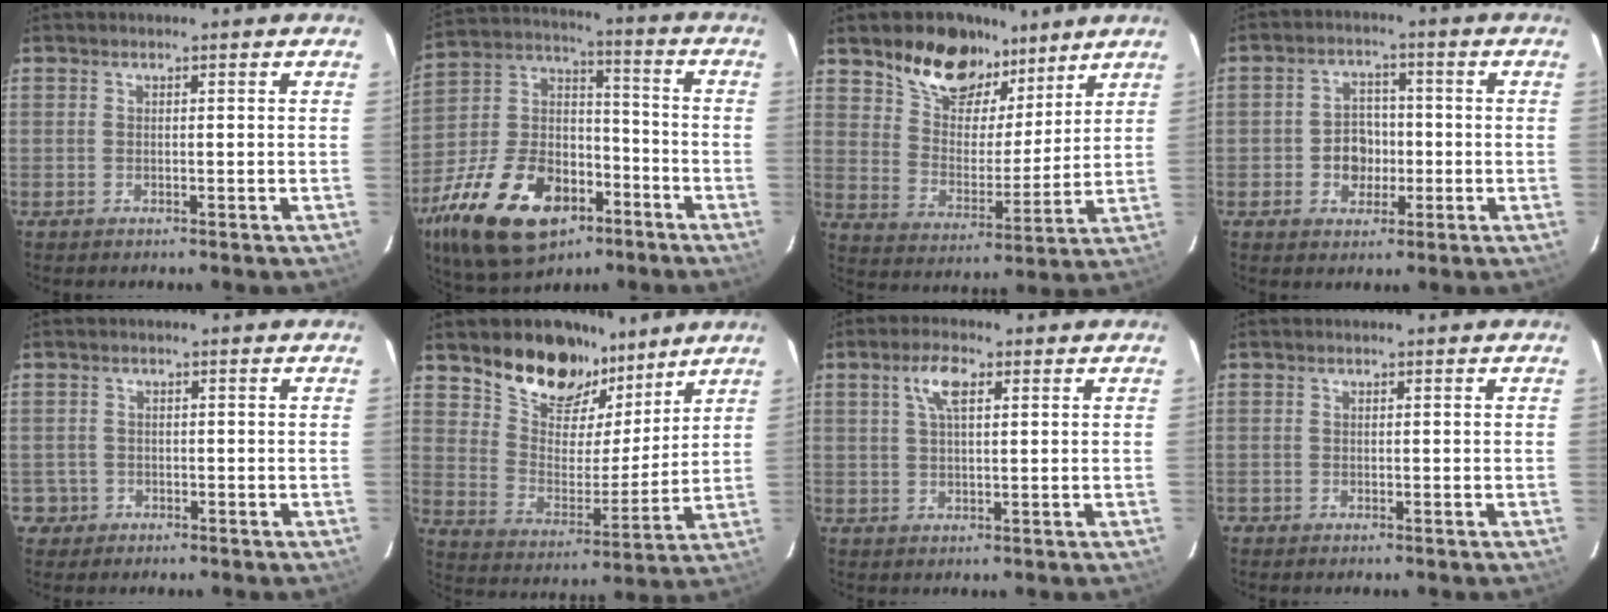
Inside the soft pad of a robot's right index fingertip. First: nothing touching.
{"total": 25.1, "force": [-13.7, 14.5, 15.2], "torque": [-0.322, 0.009, -0.222]}
{"total": 15.1, "force": [10.5, 8.4, 6.9], "torque": [-0.132, 0.022, 0.190]}
{"total": 5.9, "force": [-1.4, 5.1, 2.6], "torque": [-0.053, 0.015, -0.016]}
{"total": 2.9, "force": [-0.9, 2.8, 0.0], "torque": [0.002, 0.017, -0.010]}
{"total": 16.0, "force": [11.6, 8.6, 6.8], "torque": [-0.138, 0.011, 0.210]}
{"total": 4.8, "force": [2.0, 1.7, 4.0], "torque": [-0.076, 0.010, 0.036]}
{"total": 0.8, "force": [-0.3, 0.7, -0.1], "torque": [0.001, 0.002, -0.005]}